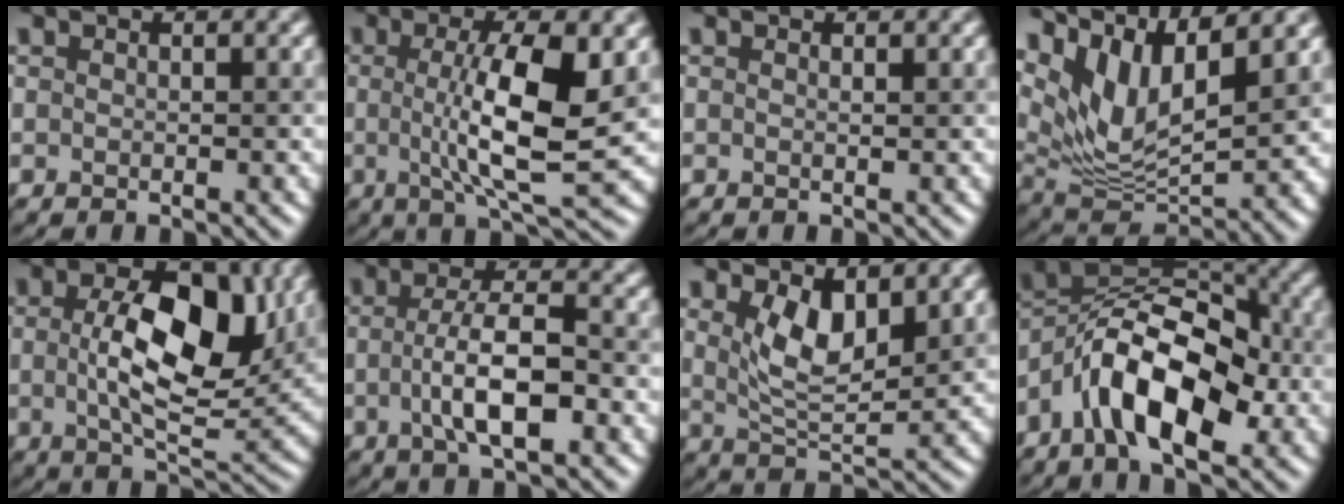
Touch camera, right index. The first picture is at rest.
{"total": 8.6, "force": [0.4, 2.0, 8.4], "torque": [-0.133, -0.009, 0.010]}
{"total": 0.0}
{"total": 9.1, "force": [5.2, 3.1, 6.7], "torque": [-0.139, -0.003, 0.101]}
{"total": 9.8, "force": [1.4, 4.7, 8.4], "torque": [-0.140, 0.002, 0.020]}
{"total": 5.7, "force": [-0.9, 1.6, 5.4], "torque": [-0.099, 0.003, -0.020]}
{"total": 4.6, "force": [2.0, 1.9, 3.6], "torque": [-0.076, -0.009, 0.042]}
{"total": 9.8, "force": [-3.9, 4.3, 7.9], "torque": [-0.131, 0.019, -0.081]}